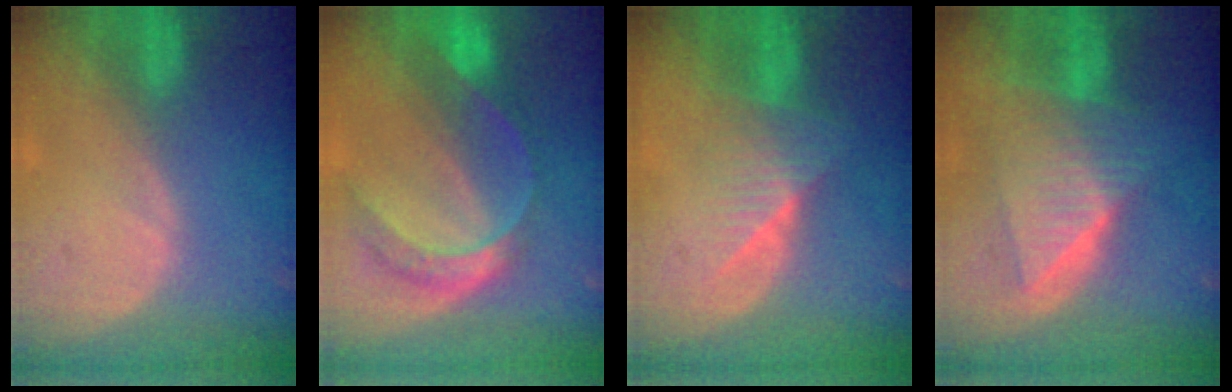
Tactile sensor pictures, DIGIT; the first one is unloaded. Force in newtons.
{"total": 7.8, "press": 6.4, "slide": 4.4}
{"total": 6.2, "press": 5.4, "slide": 3.0}
{"total": 8.7, "press": 8.7, "slide": 0.4}